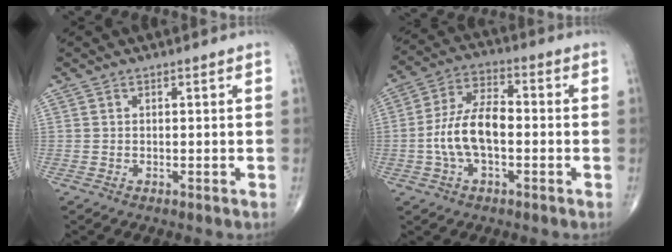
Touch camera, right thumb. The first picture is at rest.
{"total": 11.0, "force": [-1.7, 5.5, 9.4], "torque": [-0.185, 0.033, -0.039]}